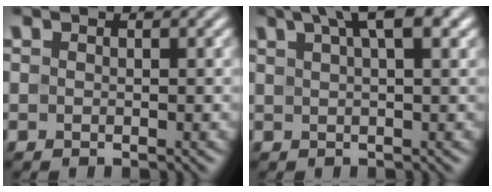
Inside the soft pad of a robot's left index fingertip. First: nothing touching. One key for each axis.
{"total": 4.8, "fx": 2.9, "fy": 1.0, "fz": 3.7, "tx": -0.048, "ty": 0.016, "tz": 0.044}